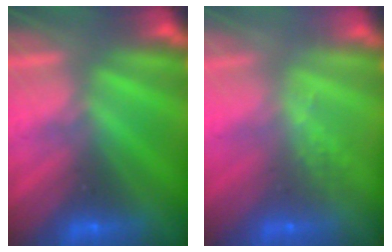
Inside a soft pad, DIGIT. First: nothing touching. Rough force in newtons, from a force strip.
{"total": 2.5}